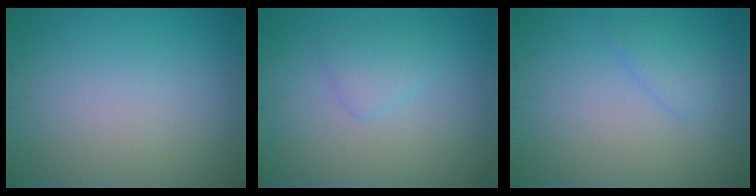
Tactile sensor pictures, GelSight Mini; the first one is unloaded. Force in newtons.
{"total": 1.8, "press": 1.8, "slide": 0.1}
{"total": 1.6, "press": 1.6, "slide": 0.1}